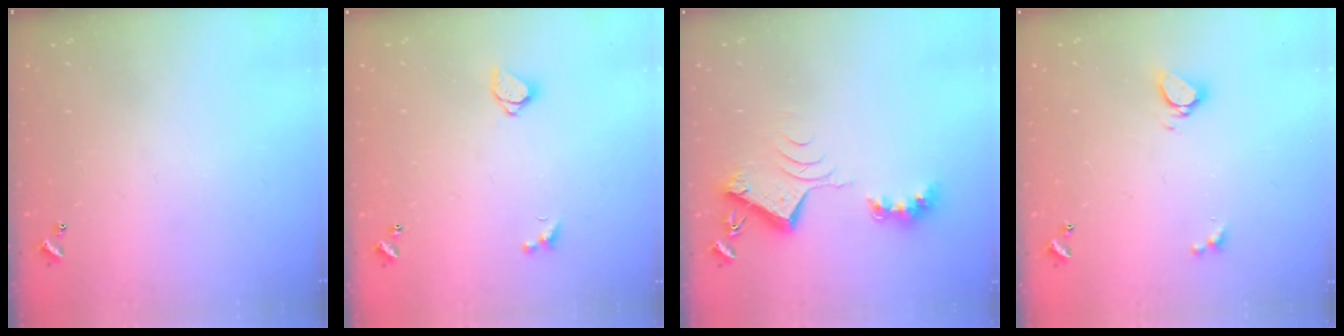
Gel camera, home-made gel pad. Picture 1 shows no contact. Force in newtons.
{"total": 1.5, "press": 1.5, "slide": 0.3}
{"total": 8.7, "press": 8.6, "slide": 1.1}
{"total": 4.4, "press": 4.4, "slide": 0.6}